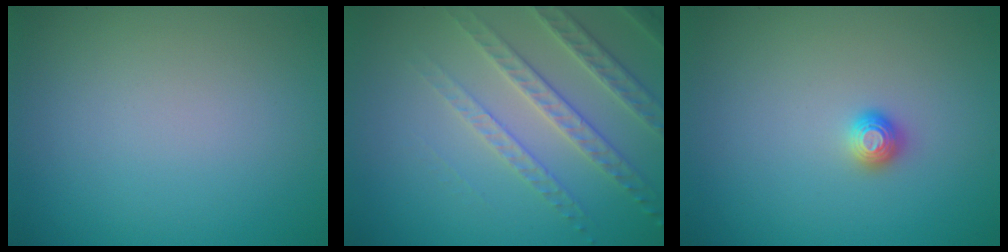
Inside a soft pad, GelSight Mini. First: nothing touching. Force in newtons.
{"total": 4.4, "press": 3.7, "slide": 2.4}
{"total": 1.1, "press": 1.0, "slide": 0.2}